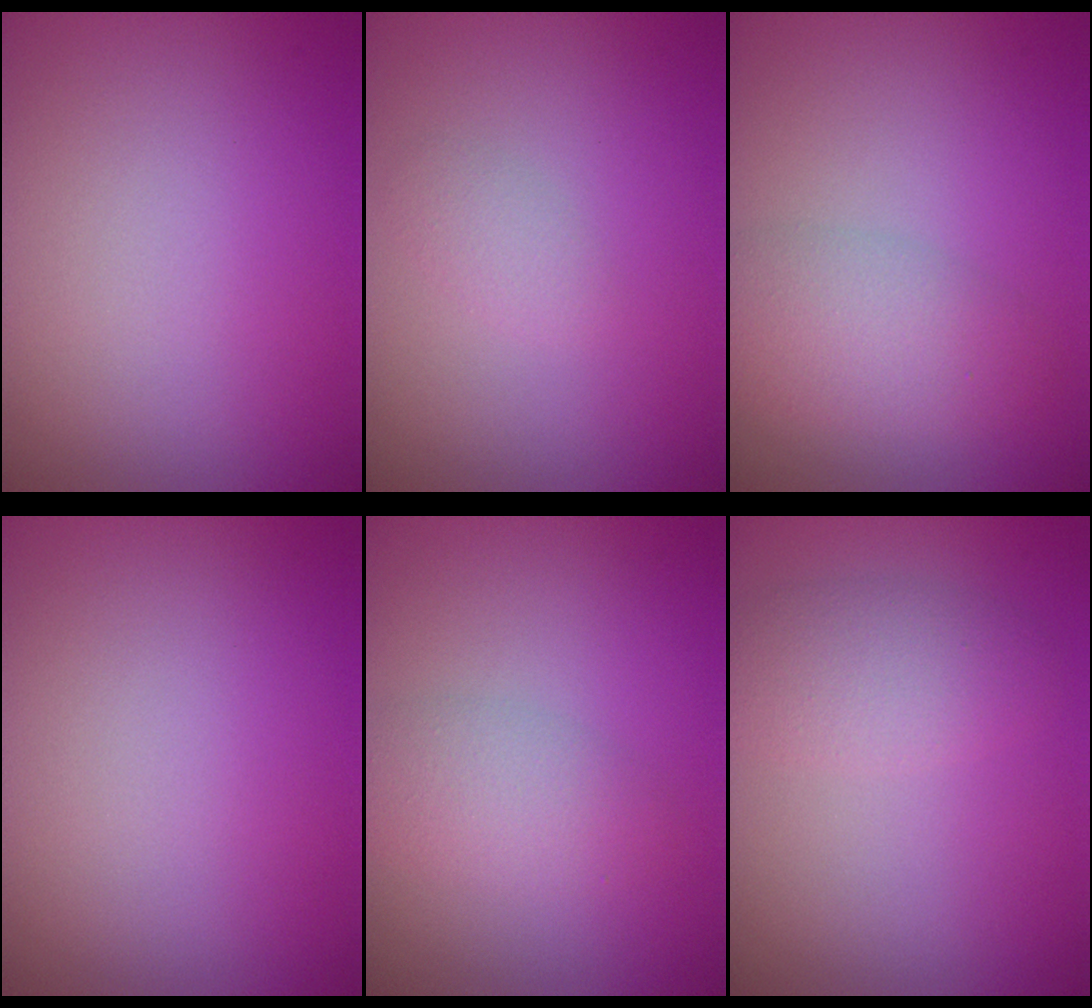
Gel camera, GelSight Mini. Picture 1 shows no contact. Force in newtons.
{"total": 1.0, "press": 1.0, "slide": 0.1}
{"total": 3.6, "press": 3.6, "slide": 0.2}
{"total": 0.0}
{"total": 2.7, "press": 2.7, "slide": 0.2}
{"total": 2.7, "press": 2.7, "slide": 0.1}